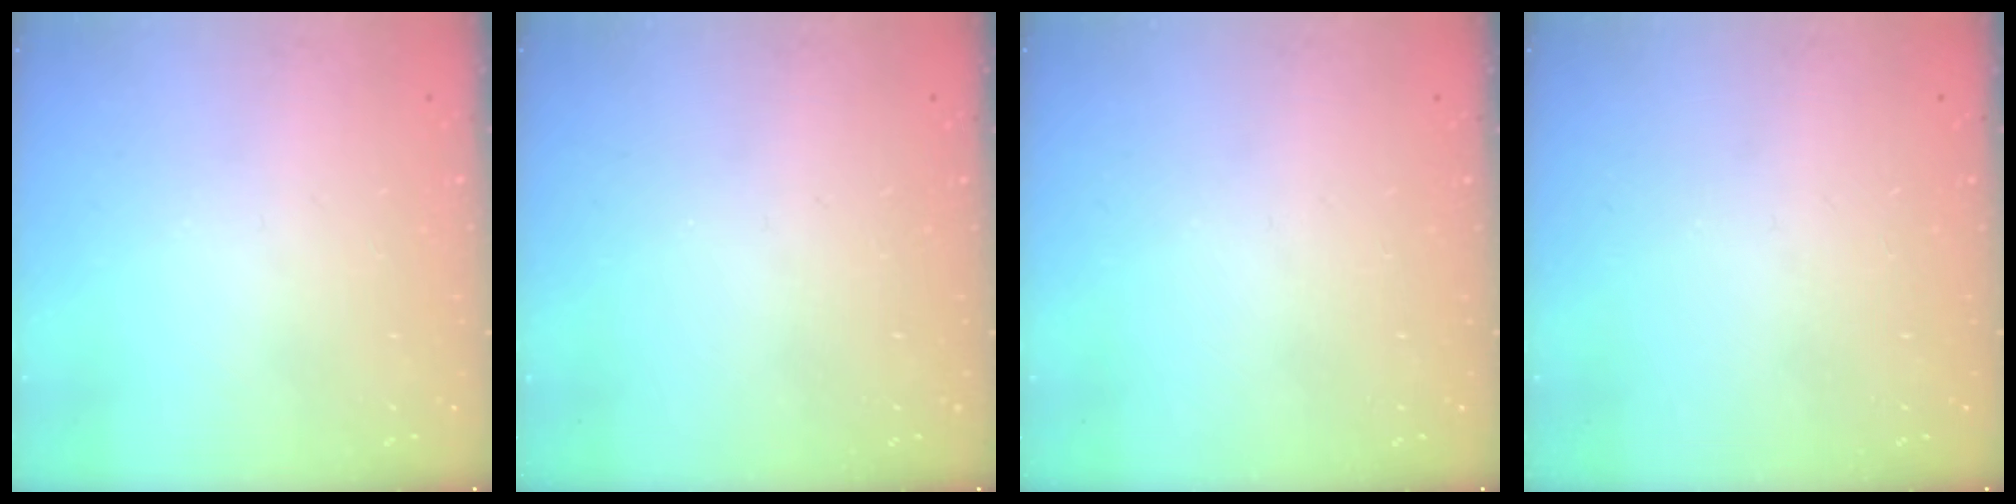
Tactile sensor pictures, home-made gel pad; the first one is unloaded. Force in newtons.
{"total": 0.0}
{"total": 0.0}
{"total": 0.0}